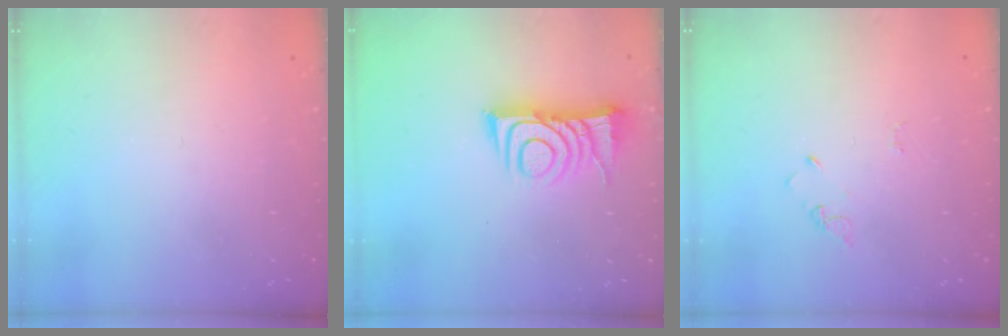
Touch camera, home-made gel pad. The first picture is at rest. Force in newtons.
{"total": 9.7, "press": 9.7, "slide": 0.9}
{"total": 2.9, "press": 2.9, "slide": 0.3}